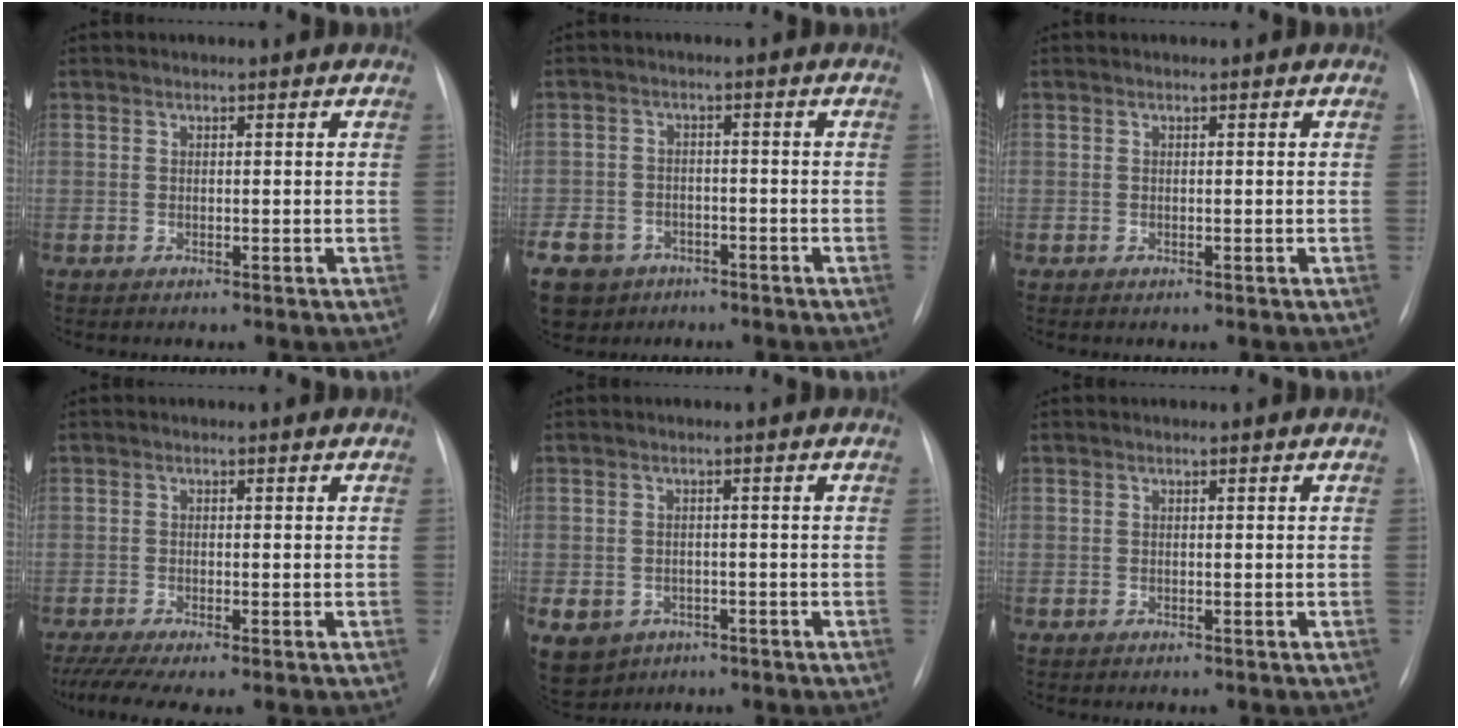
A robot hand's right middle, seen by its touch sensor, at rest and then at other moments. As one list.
[{"total": 13.1, "force": [-8.0, 9.5, 4.2], "torque": [-0.131, -0.007, -0.120]}, {"total": 0.0}, {"total": 6.4, "force": [-4.4, 1.3, 4.5], "torque": [-0.082, -0.010, -0.077]}, {"total": 9.1, "force": [-4.4, 7.4, 3.0], "torque": [-0.084, 0.003, -0.056]}, {"total": 0.0}]